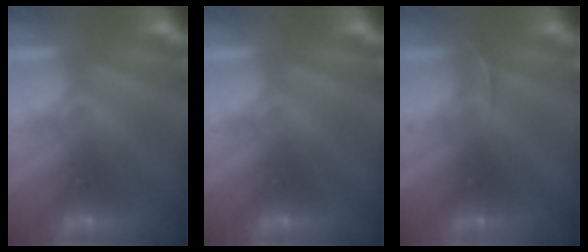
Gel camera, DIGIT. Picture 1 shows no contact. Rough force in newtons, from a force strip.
{"total": 0.0}
{"total": 2.7}